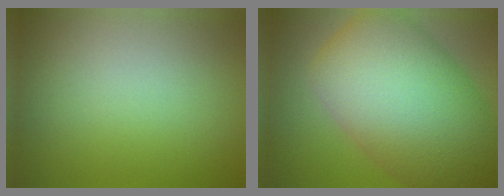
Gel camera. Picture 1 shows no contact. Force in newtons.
{"total": 14.7, "press": 14.7, "slide": 0.4}